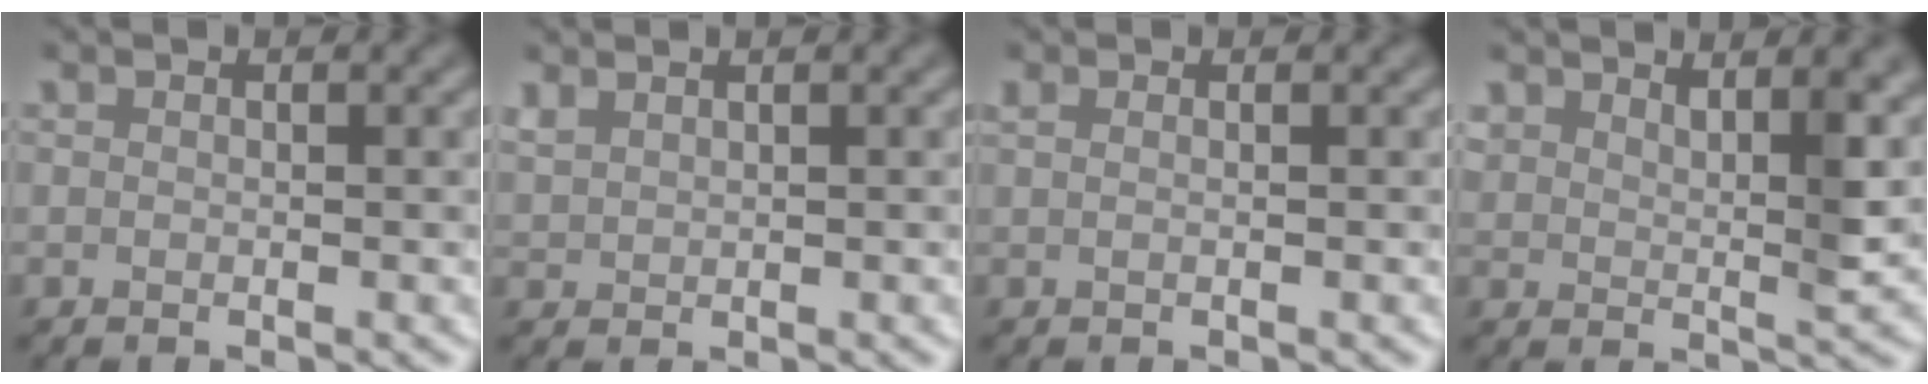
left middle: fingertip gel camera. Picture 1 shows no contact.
{"total": 1.2, "force": [1.1, 0.3, 0.3], "torque": [-0.014, 0.004, 0.029]}
{"total": 1.2, "force": [0.5, 0.5, 1.0], "torque": [-0.012, -0.004, -0.003]}
{"total": 4.8, "force": [3.3, 1.5, 3.2], "torque": [-0.047, -0.001, 0.058]}